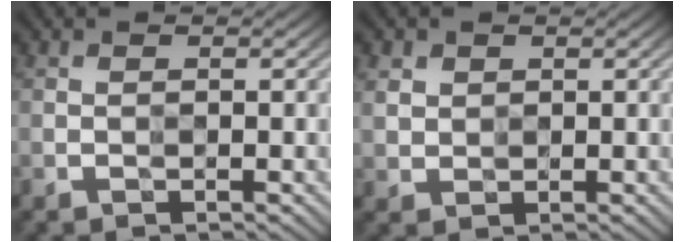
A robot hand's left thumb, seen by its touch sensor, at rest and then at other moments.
{"total": 2.6, "force": [1.1, 2.1, 0.9], "torque": [-0.031, -0.006, 0.027]}